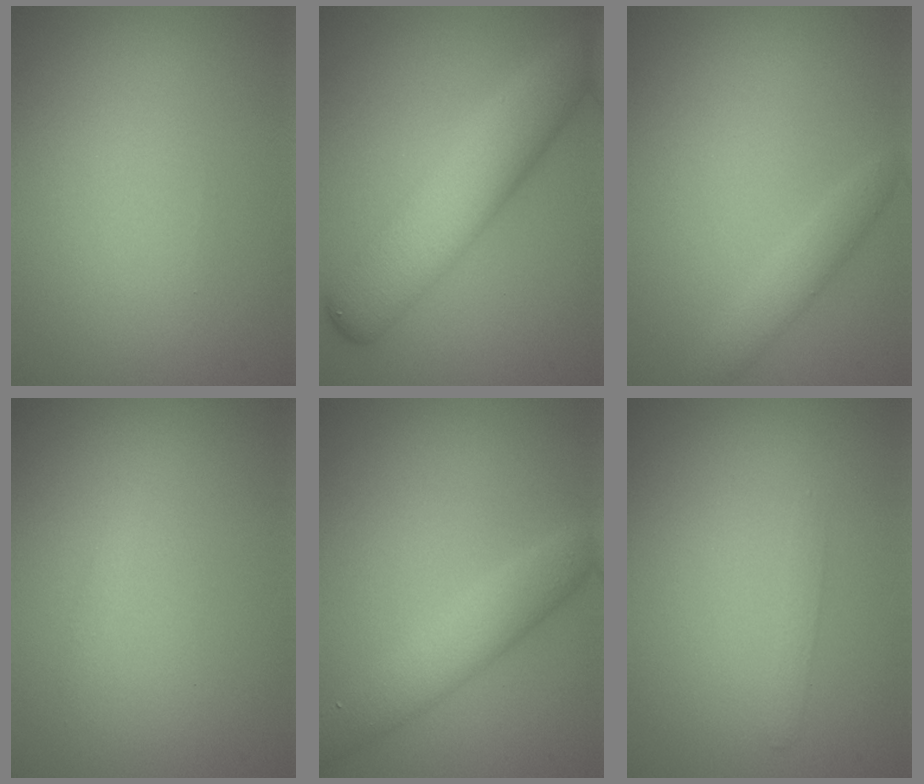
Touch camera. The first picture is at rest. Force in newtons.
{"total": 6.5, "press": 6.5, "slide": 0.2}
{"total": 1.9, "press": 1.9, "slide": 0.1}
{"total": 0.5, "press": 0.5, "slide": 0.1}
{"total": 3.6, "press": 3.6, "slide": 0.0}
{"total": 0.8, "press": 0.8, "slide": 0.0}